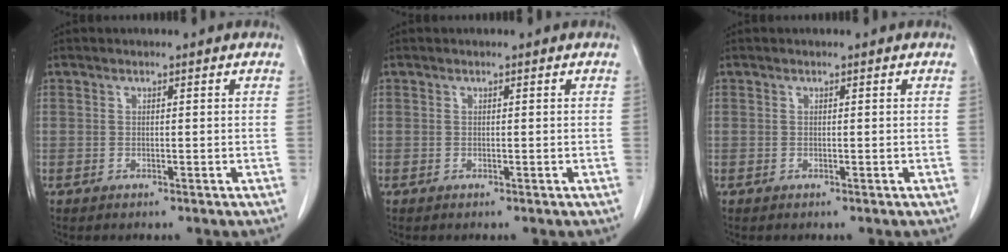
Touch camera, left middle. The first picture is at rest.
{"total": 0.0}
{"total": 0.0}